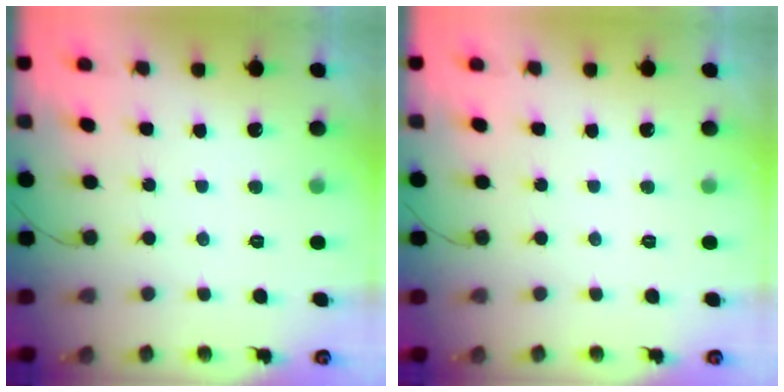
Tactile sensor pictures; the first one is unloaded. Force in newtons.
{"total": 0.0}